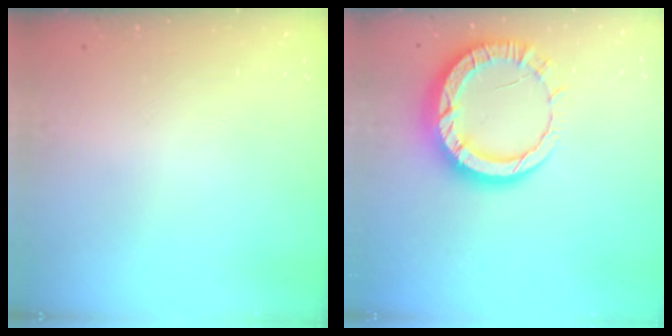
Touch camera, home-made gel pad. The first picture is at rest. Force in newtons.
{"total": 13.4, "press": 13.3, "slide": 1.4}